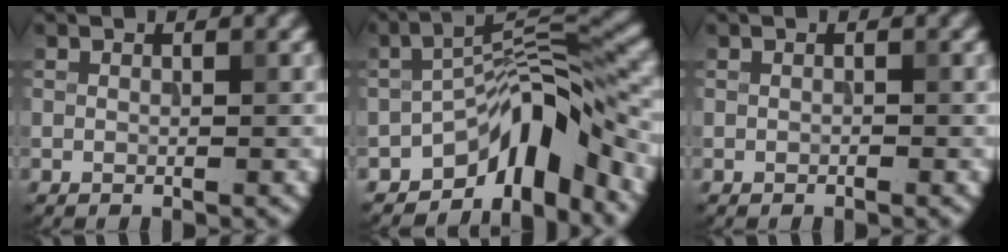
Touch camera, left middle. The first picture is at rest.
{"total": 8.0, "force": [-5.4, 3.0, 5.1], "torque": [-0.055, 0.013, -0.098]}
{"total": 0.0}